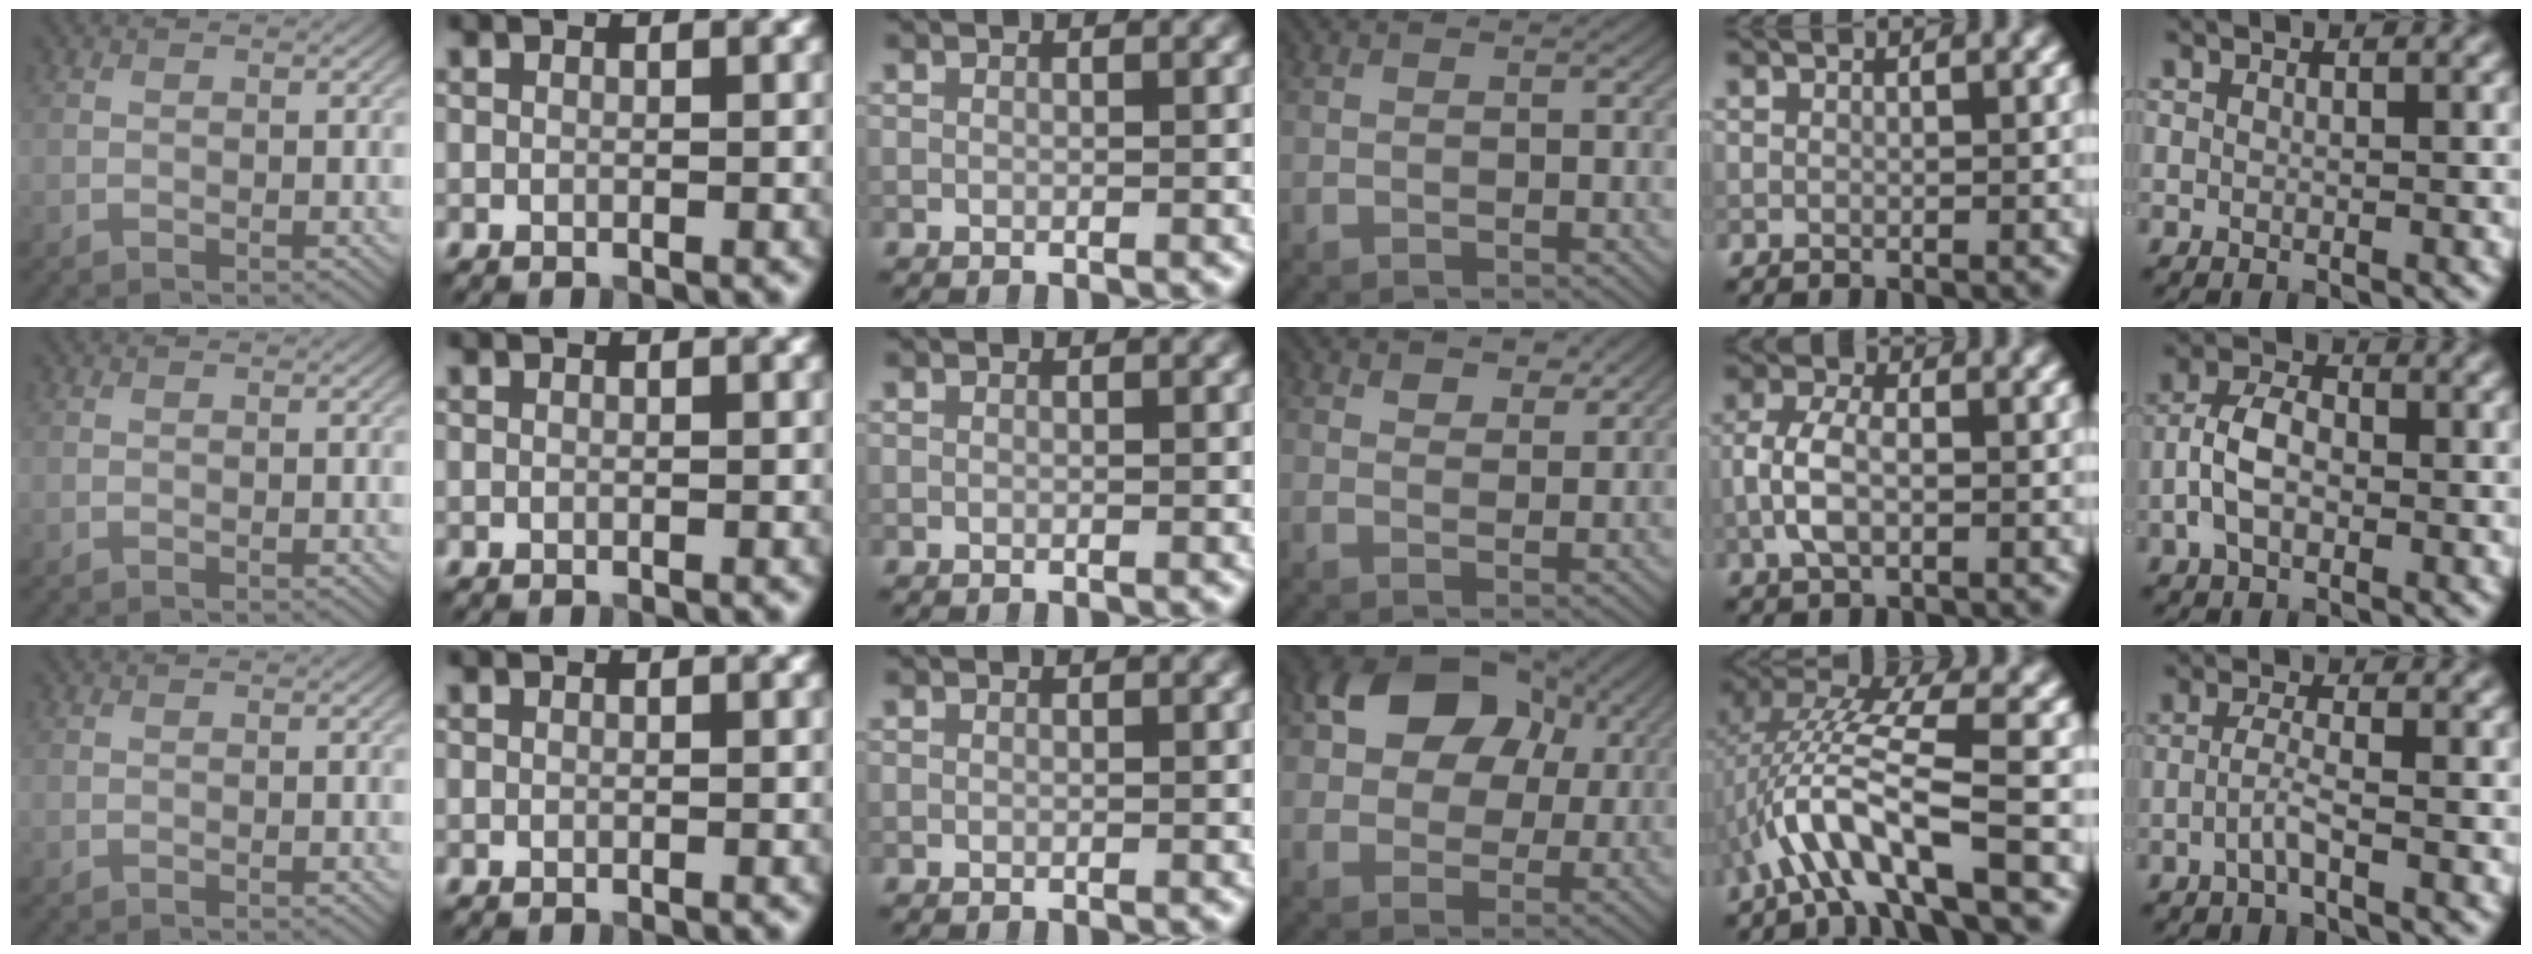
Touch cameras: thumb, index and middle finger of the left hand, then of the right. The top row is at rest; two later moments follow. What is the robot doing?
{"motion": "lift_and_place", "object": "calculator"}